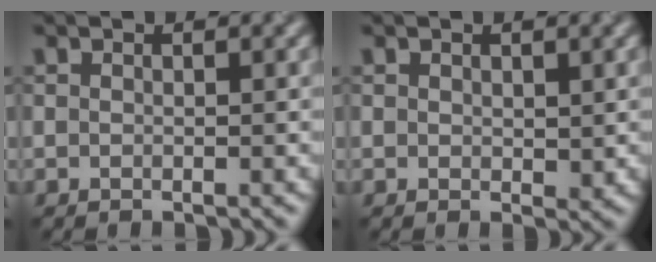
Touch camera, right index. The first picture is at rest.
{"total": 1.0, "force": [0.6, 0.6, 0.6], "torque": [-0.014, -0.001, 0.014]}